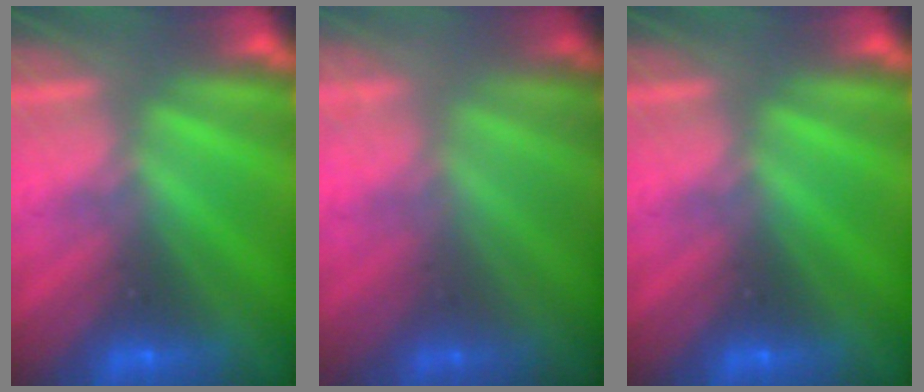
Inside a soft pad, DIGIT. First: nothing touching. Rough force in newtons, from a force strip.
{"total": 1.7}
{"total": 0.0}